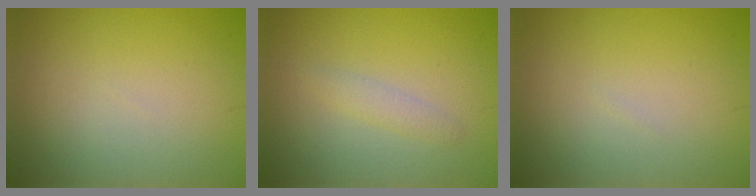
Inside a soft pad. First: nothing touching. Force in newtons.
{"total": 1.3, "press": 1.3, "slide": 0.0}
{"total": 0.0}